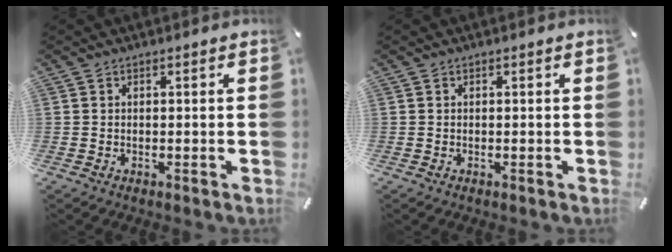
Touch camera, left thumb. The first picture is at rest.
{"total": 0.0}